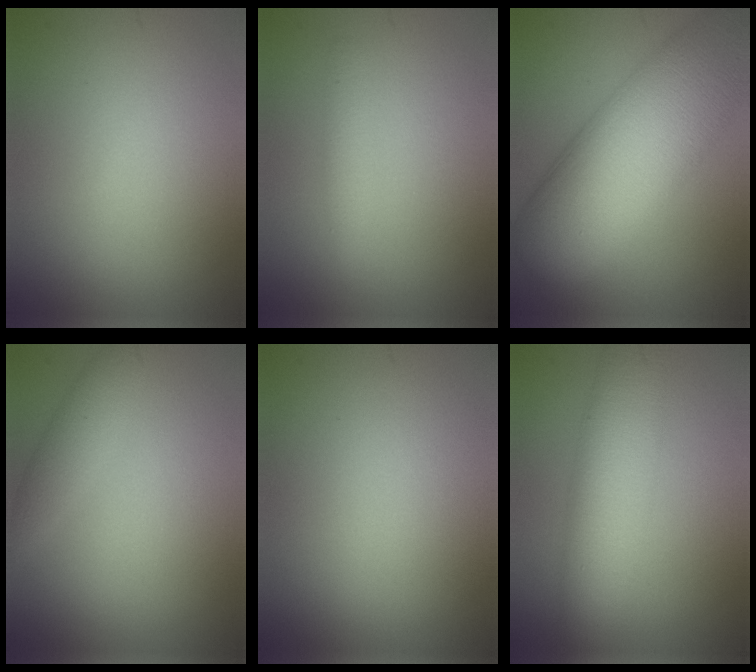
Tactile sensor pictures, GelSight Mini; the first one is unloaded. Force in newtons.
{"total": 1.3, "press": 1.3, "slide": 0.0}
{"total": 14.3, "press": 14.2, "slide": 0.5}
{"total": 2.3, "press": 2.3, "slide": 0.1}
{"total": 0.0}
{"total": 6.0, "press": 6.0, "slide": 0.1}